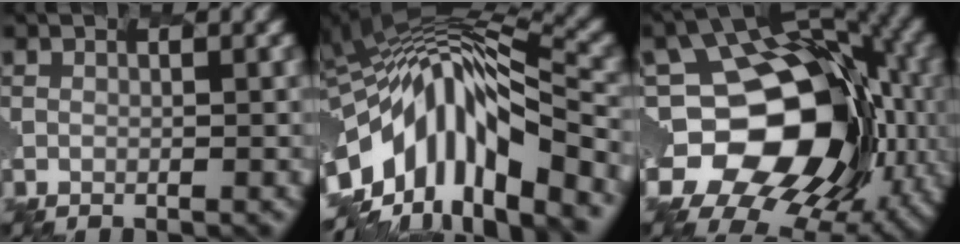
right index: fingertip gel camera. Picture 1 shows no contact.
{"total": 11.7, "force": [-5.3, 4.9, 9.2], "torque": [-0.179, 0.023, -0.085]}
{"total": 14.1, "force": [-1.6, 10.9, 8.7], "torque": [-0.143, -0.006, -0.023]}